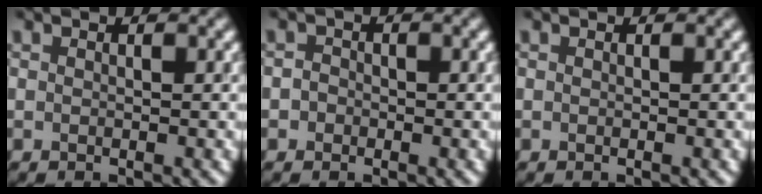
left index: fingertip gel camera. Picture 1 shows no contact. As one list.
[{"total": 1.0, "force": [-0.2, 1.0, 0.3], "torque": [0.000, -0.003, -0.011]}, {"total": 0.0}]